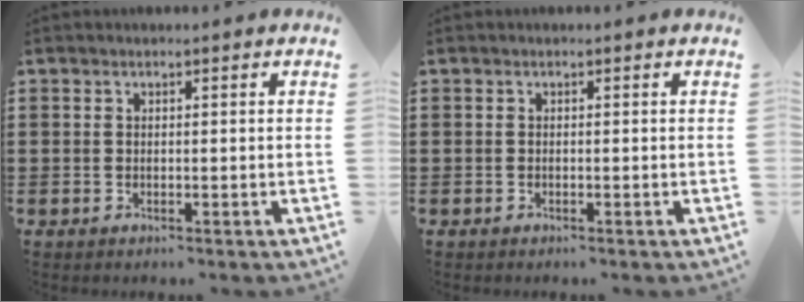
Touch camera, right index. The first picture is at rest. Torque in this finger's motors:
{"motor_torque": [0.00, 2.14, 0.00, 0.00]}